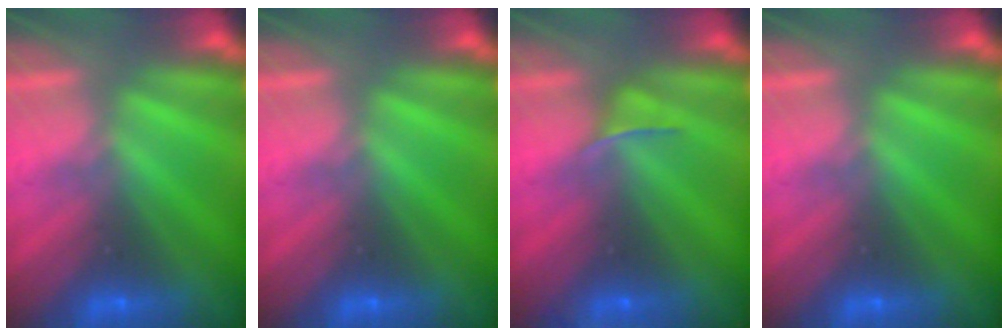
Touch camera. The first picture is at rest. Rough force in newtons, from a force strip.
{"total": 0.0}
{"total": 2.6}
{"total": 0.0}